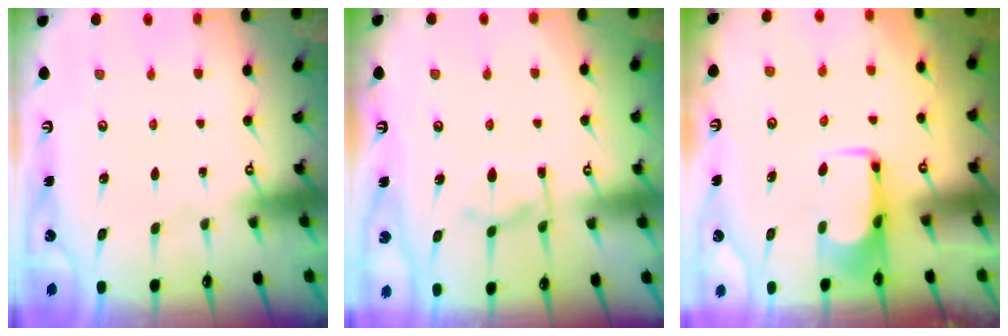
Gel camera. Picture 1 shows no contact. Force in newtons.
{"total": 5.2, "press": 5.0, "slide": 1.5}
{"total": 2.0, "press": 2.0, "slide": 0.4}